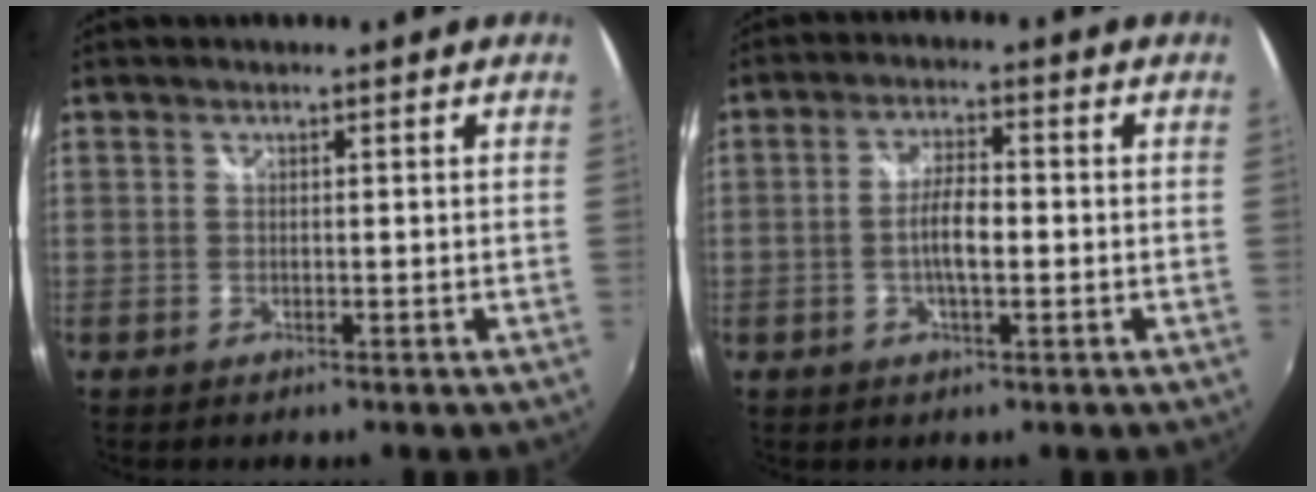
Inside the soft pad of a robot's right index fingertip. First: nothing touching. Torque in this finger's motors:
{"motor_torque": [0.44, 0.19, 0.36, 0.08]}